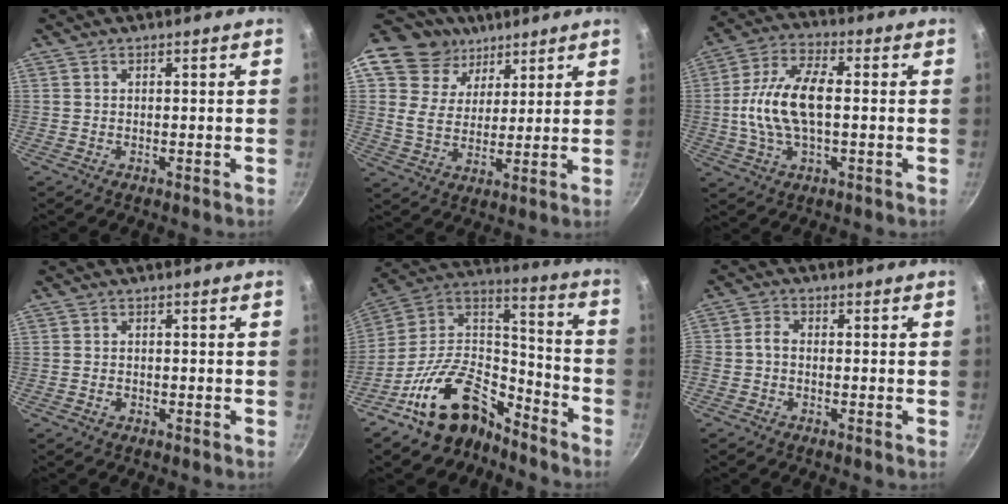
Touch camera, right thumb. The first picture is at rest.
{"total": 15.5, "force": [10.0, 10.6, 5.1], "torque": [-0.076, -0.033, 0.178]}
{"total": 13.6, "force": [-0.1, 6.7, 11.8], "torque": [-0.228, 0.026, -0.012]}
{"total": 0.9, "force": [-0.4, 0.8, 0.2], "torque": [-0.005, 0.004, -0.006]}
{"total": 19.5, "force": [-12.7, 10.9, 9.9], "torque": [-0.131, 0.117, -0.225]}
{"total": 2.8, "force": [-1.2, 1.9, 1.7], "torque": [-0.041, 0.017, -0.034]}